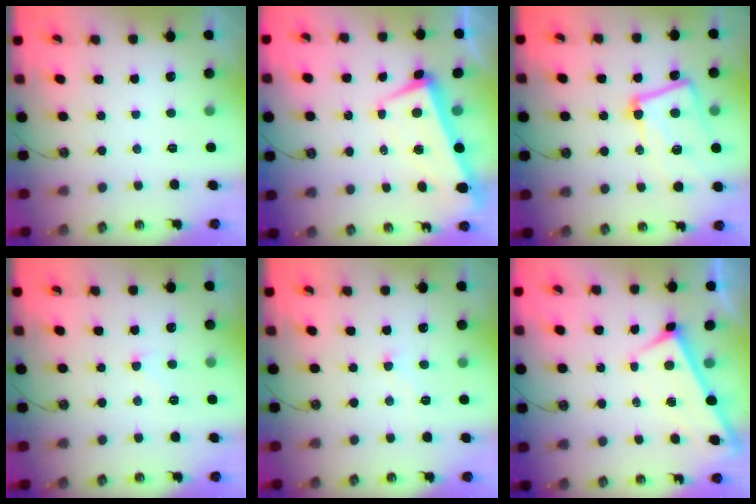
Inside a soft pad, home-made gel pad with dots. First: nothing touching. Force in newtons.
{"total": 3.0, "press": 2.1, "slide": 2.0}
{"total": 13.2, "press": 13.1, "slide": 1.8}
{"total": 2.0, "press": 2.0, "slide": 0.4}
{"total": 0.0}
{"total": 1.4, "press": 1.3, "slide": 0.5}